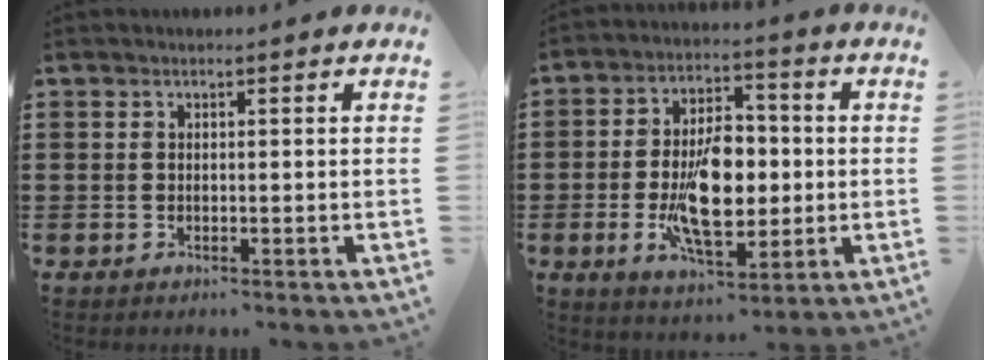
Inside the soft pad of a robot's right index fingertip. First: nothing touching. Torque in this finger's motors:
{"motor_torque": [2.14, 0.00, 1.05, 0.21]}